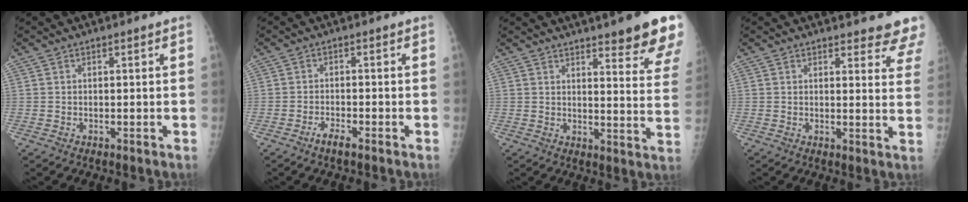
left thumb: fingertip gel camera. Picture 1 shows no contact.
{"total": 2.5, "force": [-1.9, 0.5, 1.6], "torque": [-0.039, 0.007, -0.037]}
{"total": 17.2, "force": [13.1, 2.8, 10.8], "torque": [-0.112, -0.070, 0.154]}
{"total": 9.7, "force": [9.2, 2.0, 2.4], "torque": [0.013, -0.058, 0.077]}